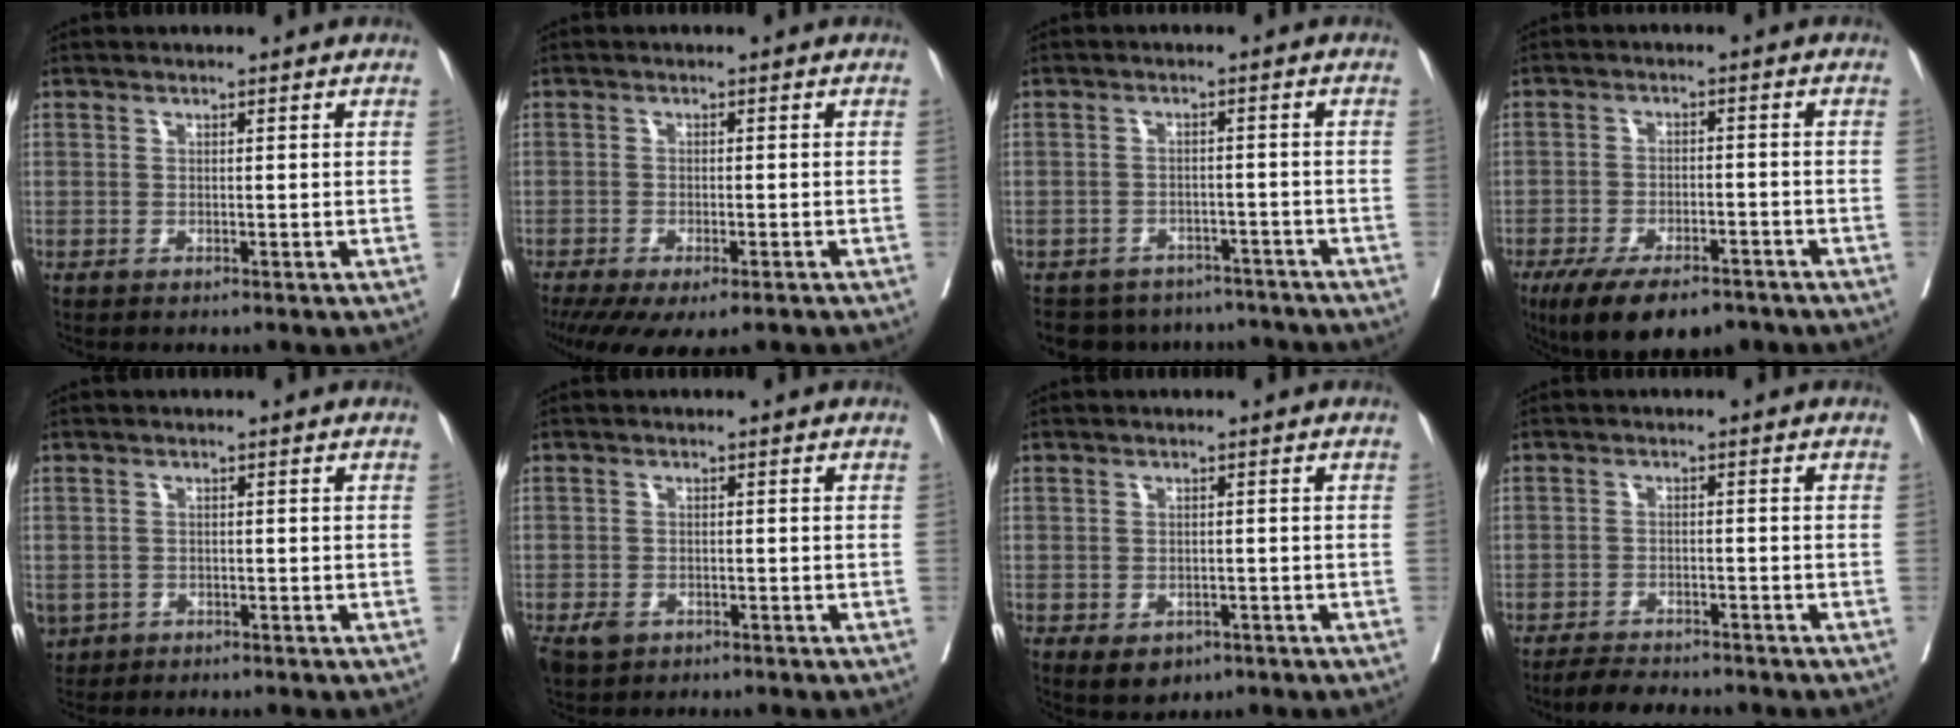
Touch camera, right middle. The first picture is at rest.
{"total": 11.2, "force": [-8.3, 3.6, 6.6], "torque": [-0.118, -0.017, -0.120]}
{"total": 10.0, "force": [-8.9, 4.4, 1.0], "torque": [-0.010, 0.015, -0.107]}
{"total": 11.7, "force": [-8.6, 4.2, 6.6], "torque": [-0.102, -0.009, -0.135]}
{"total": 4.1, "force": [-2.2, 3.4, 1.0], "torque": [-0.023, 0.001, -0.032]}
{"total": 3.4, "force": [-2.1, 2.3, 1.4], "torque": [-0.023, -0.002, -0.031]}
{"total": 4.1, "force": [-2.3, 2.9, 1.9], "torque": [-0.020, -0.001, -0.024]}
{"total": 5.6, "force": [-5.1, 1.2, 1.7], "torque": [-0.027, -0.012, -0.083]}